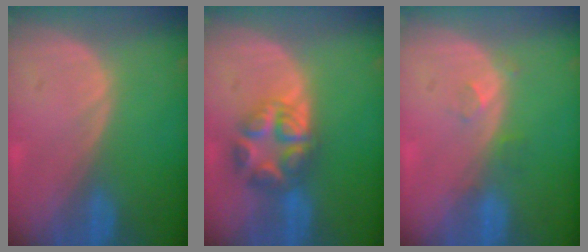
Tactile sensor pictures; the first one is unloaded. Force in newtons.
{"total": 6.5, "press": 6.5, "slide": 0.1}
{"total": 2.3, "press": 2.0, "slide": 1.1}